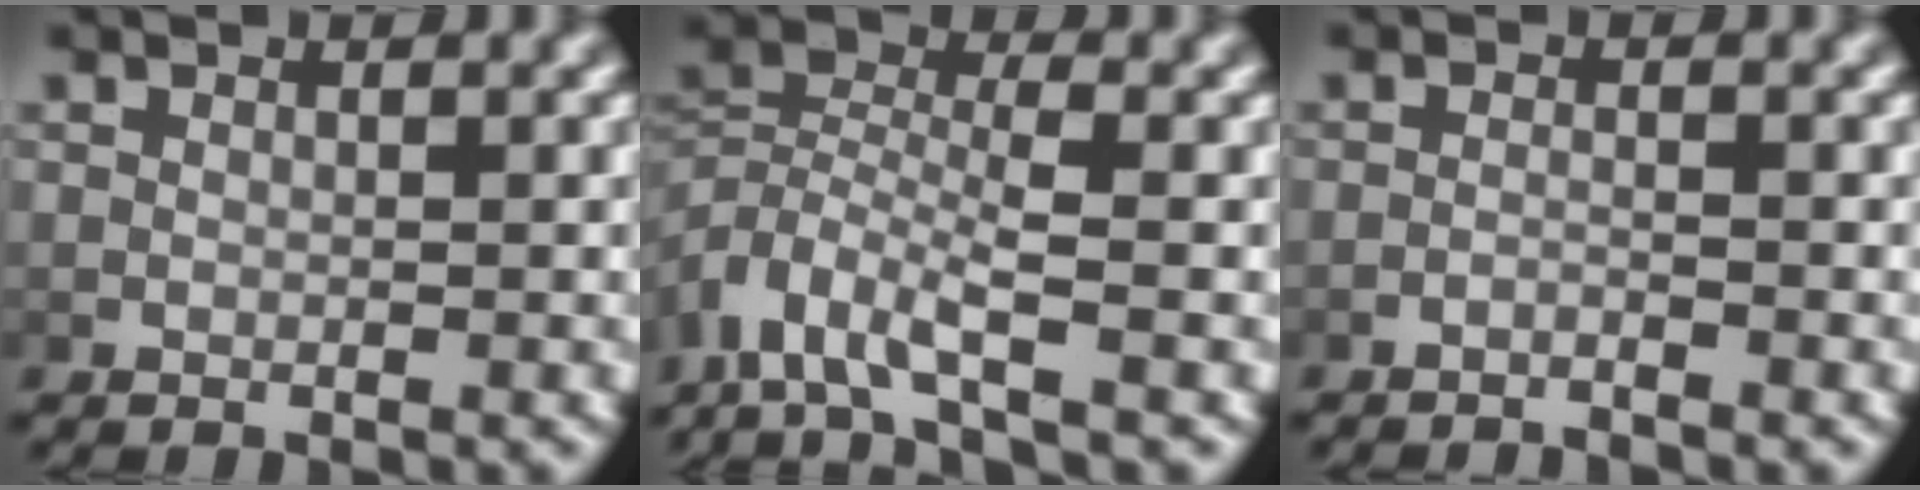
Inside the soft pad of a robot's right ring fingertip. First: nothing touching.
{"total": 6.6, "force": [-2.8, 4.0, 4.4], "torque": [-0.105, -0.031, -0.040]}
{"total": 2.2, "force": [-2.2, 0.1, 0.3], "torque": [-0.014, -0.008, -0.034]}